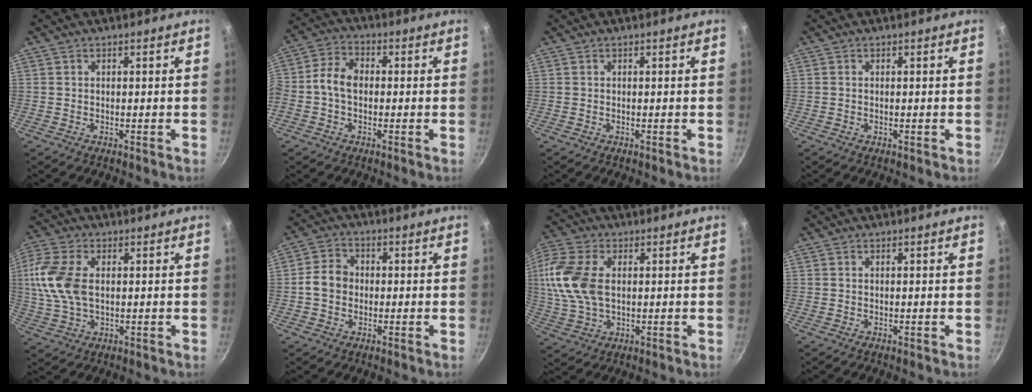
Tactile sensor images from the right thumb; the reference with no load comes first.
{"total": 6.5, "force": [-0.5, 4.5, 4.7], "torque": [-0.086, 0.023, -0.027]}
{"total": 0.0}
{"total": 0.0}
{"total": 11.6, "force": [1.3, 7.0, 9.1], "torque": [-0.189, 0.010, 0.019]}
{"total": 5.7, "force": [-0.5, 4.8, 3.0], "torque": [-0.035, 0.016, -0.021]}
{"total": 13.5, "force": [1.7, 8.5, 10.4], "torque": [-0.215, 0.009, 0.027]}
{"total": 0.0}